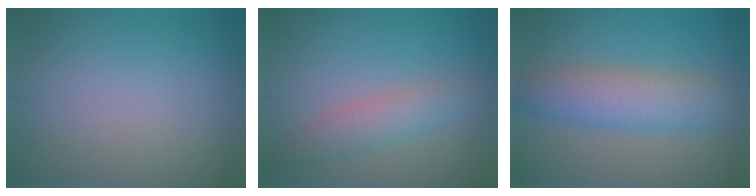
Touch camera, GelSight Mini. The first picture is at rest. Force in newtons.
{"total": 2.8, "press": 2.8, "slide": 0.1}
{"total": 5.3, "press": 5.3, "slide": 0.2}